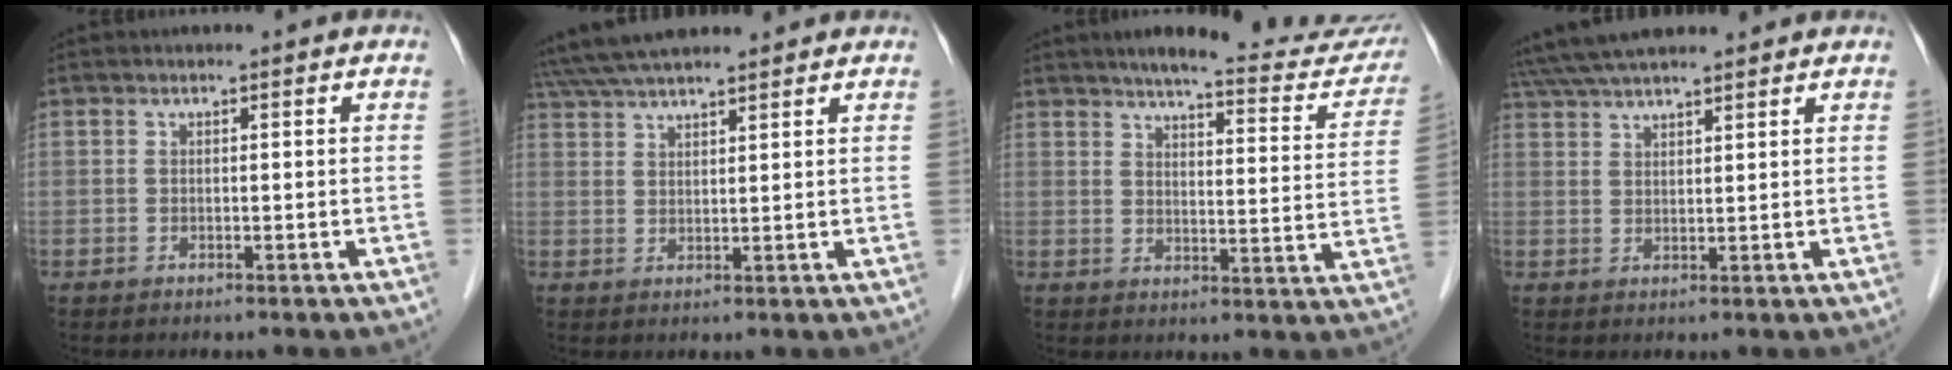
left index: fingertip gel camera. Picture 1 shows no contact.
{"total": 11.1, "force": [9.9, 1.6, 4.9], "torque": [-0.092, 0.046, 0.168]}
{"total": 19.9, "force": [17.8, 3.1, 8.2], "torque": [-0.091, -0.037, 0.206]}
{"total": 10.9, "force": [9.6, 1.7, 4.8], "torque": [-0.090, 0.046, 0.163]}